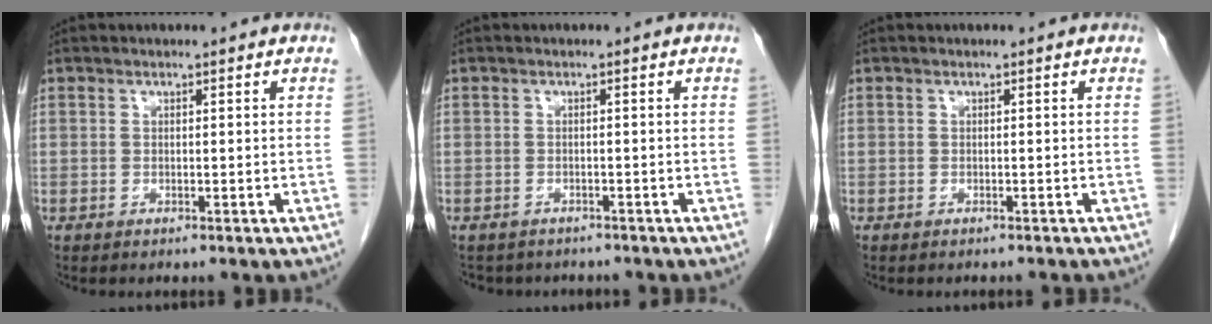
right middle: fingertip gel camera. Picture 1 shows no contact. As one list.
[{"total": 5.1, "force": [-4.5, 2.3, 0.9], "torque": [-0.013, 0.003, -0.055]}, {"total": 2.6, "force": [-2.4, 0.4, 0.9], "torque": [-0.015, -0.003, -0.029]}]